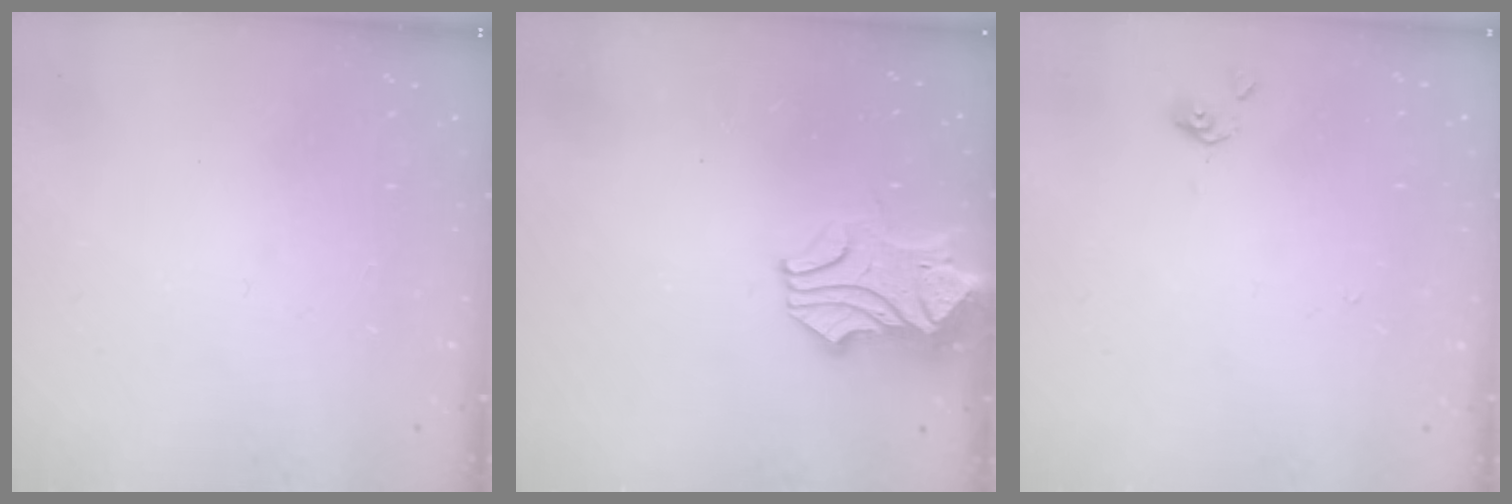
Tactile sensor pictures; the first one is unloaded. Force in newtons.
{"total": 2.1, "press": 1.6, "slide": 1.4}
{"total": 0.0}